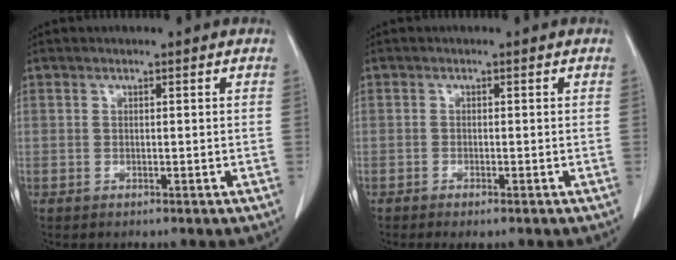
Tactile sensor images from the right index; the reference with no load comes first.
{"total": 1.8, "force": [-1.4, 0.3, 1.1], "torque": [-0.016, -0.003, -0.018]}